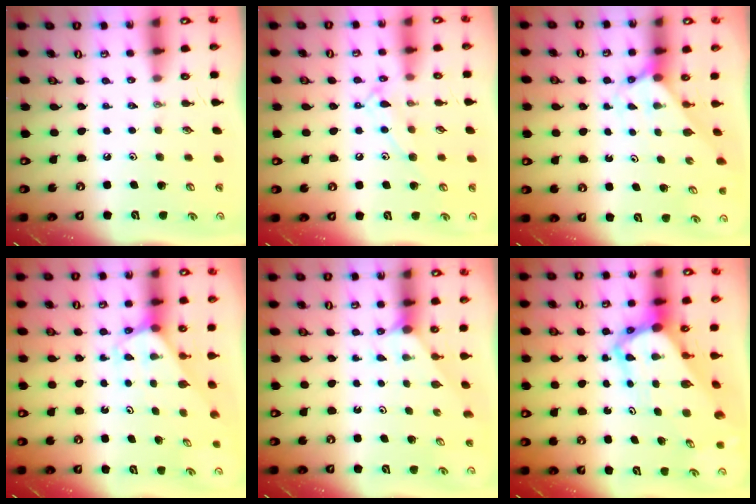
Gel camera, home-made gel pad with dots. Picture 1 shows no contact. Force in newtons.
{"total": 10.8, "press": 10.8, "slide": 0.8}
{"total": 2.5, "press": 2.5, "slide": 0.2}
{"total": 2.6, "press": 2.6, "slide": 0.1}
{"total": 1.7, "press": 1.7, "slide": 0.2}
{"total": 7.0, "press": 7.0, "slide": 0.5}